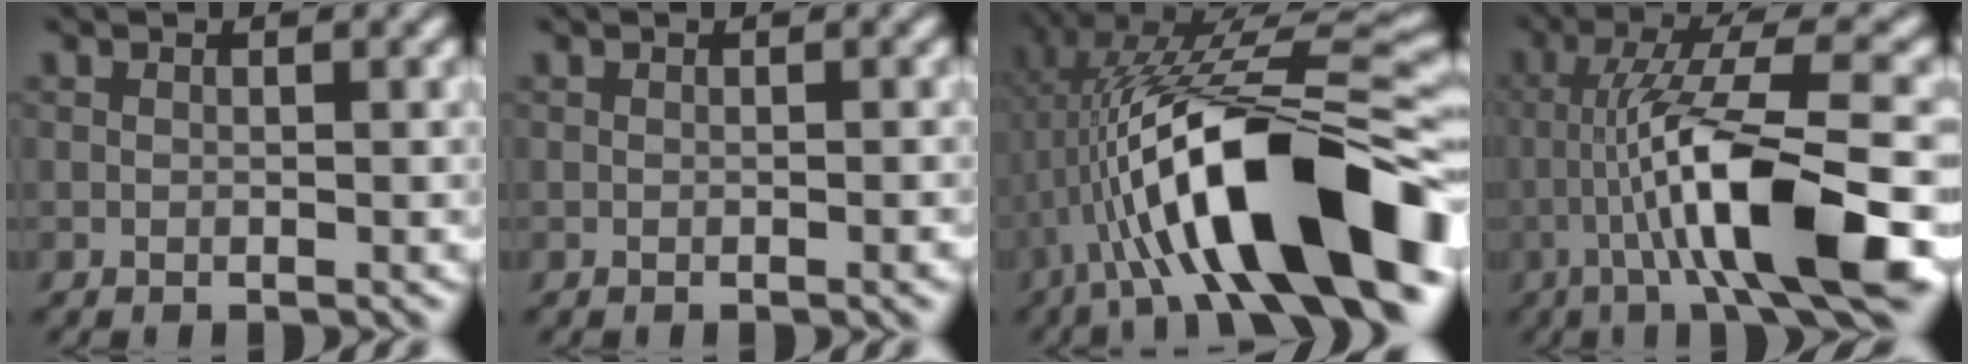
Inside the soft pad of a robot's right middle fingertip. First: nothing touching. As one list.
[{"total": 1.3, "force": [-0.1, 0.6, 1.2], "torque": [0.001, 0.011, -0.008]}, {"total": 15.4, "force": [-3.1, 4.7, 14.3], "torque": [-0.228, 0.043, -0.050]}, {"total": 10.5, "force": [-3.3, 1.3, 9.9], "torque": [-0.173, 0.036, -0.044]}]